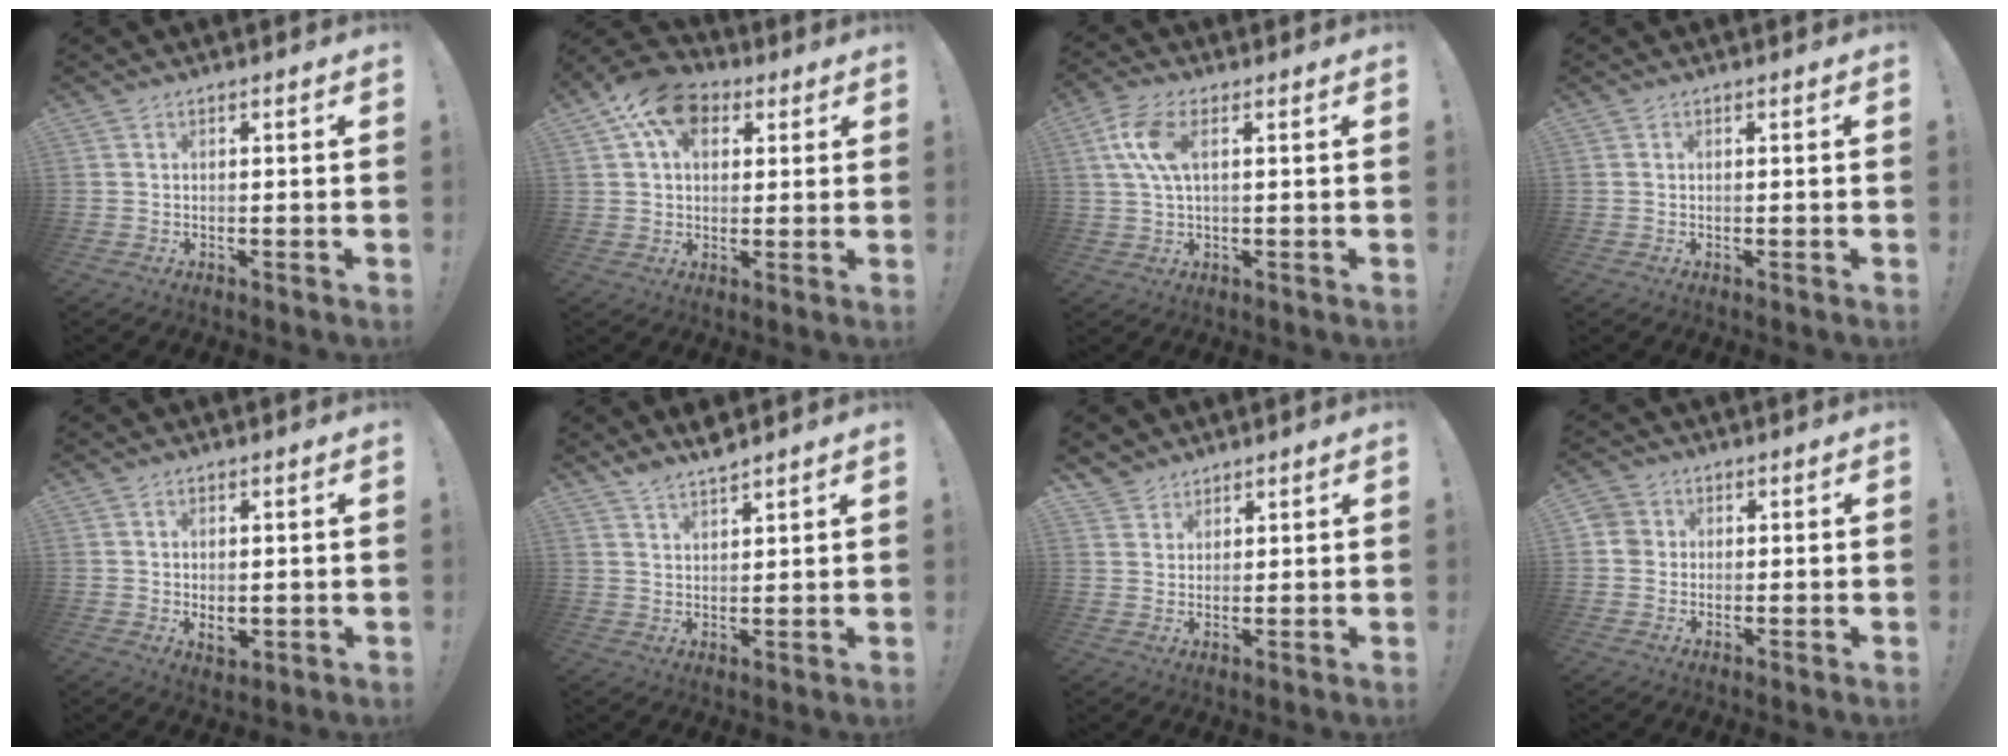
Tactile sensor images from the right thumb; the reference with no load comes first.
{"total": 12.8, "force": [5.8, 8.9, 7.2], "torque": [-0.115, -0.017, 0.111]}
{"total": 8.7, "force": [2.3, 4.0, 7.4], "torque": [-0.149, -0.002, 0.042]}
{"total": 0.0}
{"total": 3.3, "force": [0.4, 2.0, 2.5], "torque": [-0.042, -0.005, 0.007]}
{"total": 4.7, "force": [4.4, 0.6, 1.6], "torque": [-0.024, -0.030, 0.078]}
{"total": 4.4, "force": [3.6, 2.5, -0.1], "torque": [0.002, -0.025, 0.070]}
{"total": 4.0, "force": [0.6, 3.8, 1.1], "torque": [-0.019, 0.004, 0.009]}